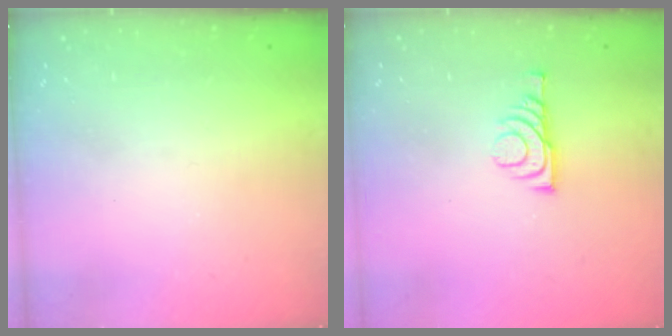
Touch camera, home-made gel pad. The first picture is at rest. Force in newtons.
{"total": 7.2, "press": 7.1, "slide": 1.1}